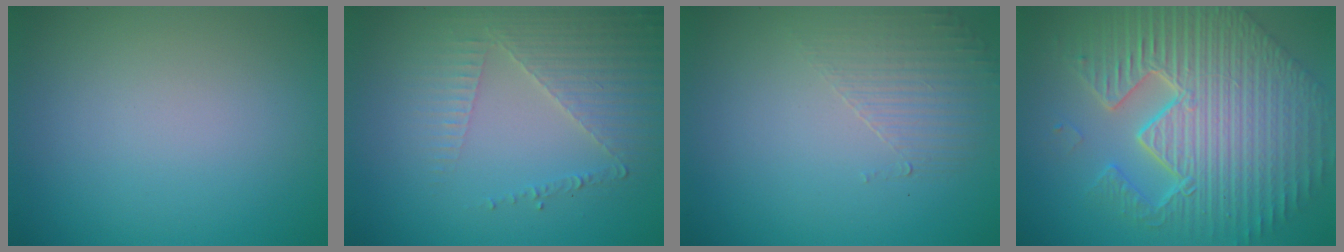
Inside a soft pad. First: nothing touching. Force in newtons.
{"total": 3.5, "press": 3.2, "slide": 1.4}
{"total": 1.6, "press": 0.7, "slide": 1.4}
{"total": 11.4, "press": 7.4, "slide": 8.7}